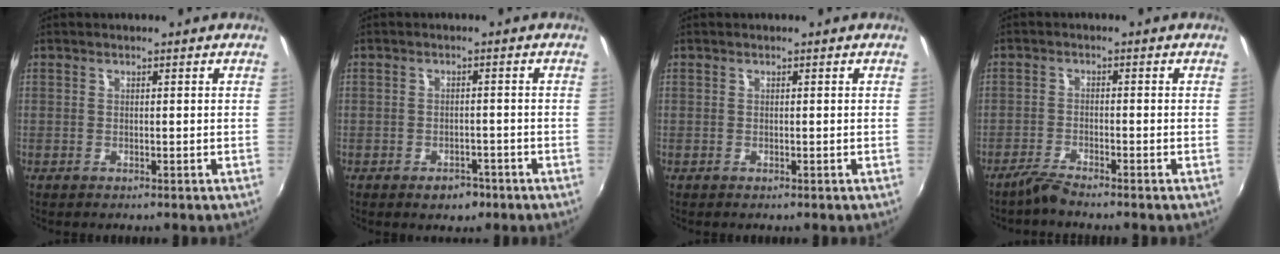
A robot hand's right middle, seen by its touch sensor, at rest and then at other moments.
{"total": 3.4, "force": [-2.3, 2.2, 1.3], "torque": [-0.026, 0.004, -0.025]}
{"total": 0.0}
{"total": 3.1, "force": [-2.9, -0.1, 1.2], "torque": [-0.038, -0.004, -0.060]}